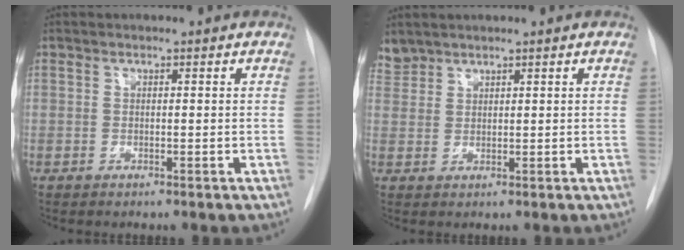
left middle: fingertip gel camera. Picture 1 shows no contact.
{"total": 2.5, "force": [2.4, 0.7, -0.2], "torque": [0.001, 0.015, 0.054]}